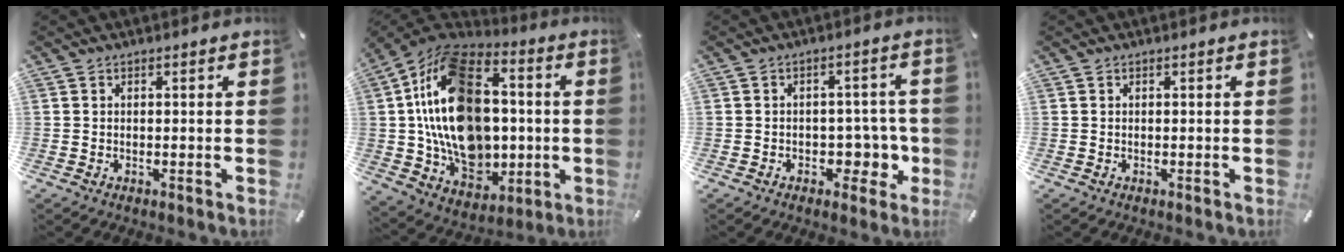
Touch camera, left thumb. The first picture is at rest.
{"total": 24.3, "force": [1.4, 17.6, 16.7], "torque": [-0.320, -0.010, 0.032]}
{"total": 7.4, "force": [-1.5, 5.7, 4.6], "torque": [-0.040, 0.002, -0.024]}
{"total": 0.0}